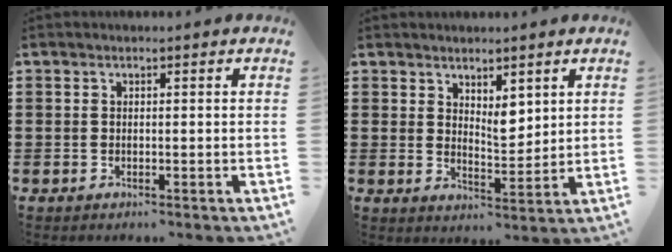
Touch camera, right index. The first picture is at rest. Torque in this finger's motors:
{"motor_torque": [-0.03, 0.26, 0.31, 0.01]}